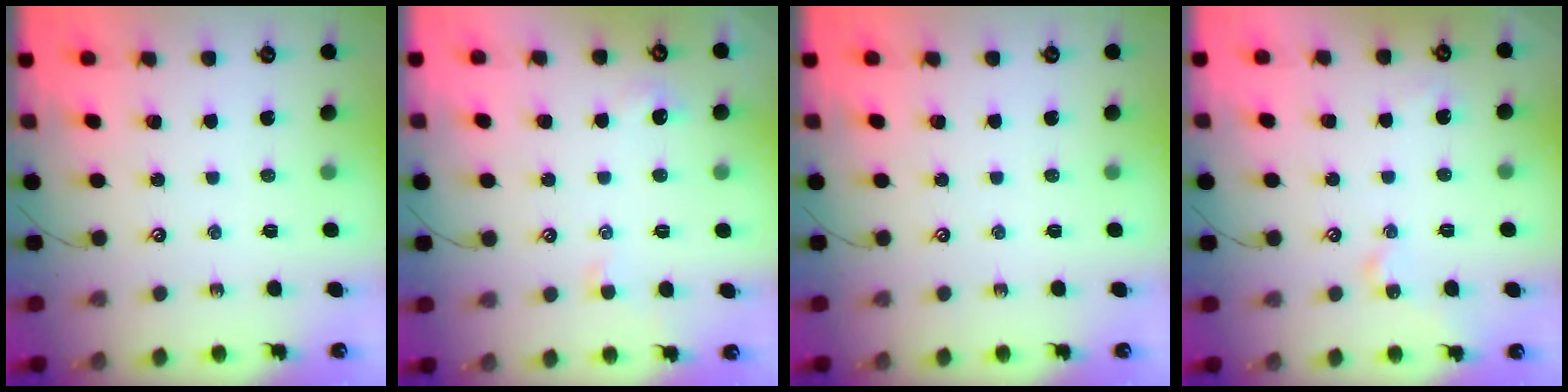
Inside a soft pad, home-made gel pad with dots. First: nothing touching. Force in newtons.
{"total": 0.5, "press": 0.2, "slide": 0.5}
{"total": 0.0}
{"total": 2.4, "press": 2.4, "slide": 0.4}